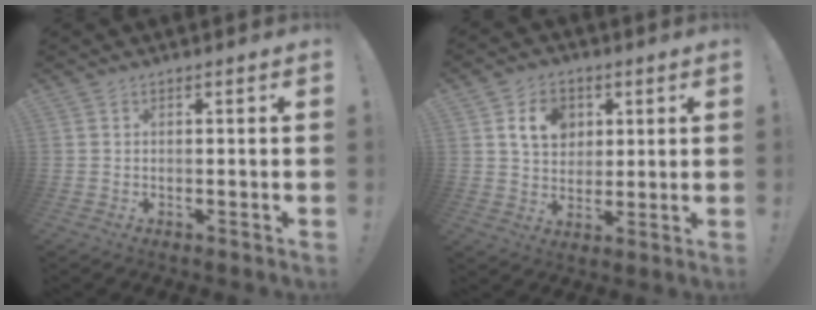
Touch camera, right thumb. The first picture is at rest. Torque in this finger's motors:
{"motor_torque": [-0.53, 0.65, 0.69, -0.09, 0.00]}